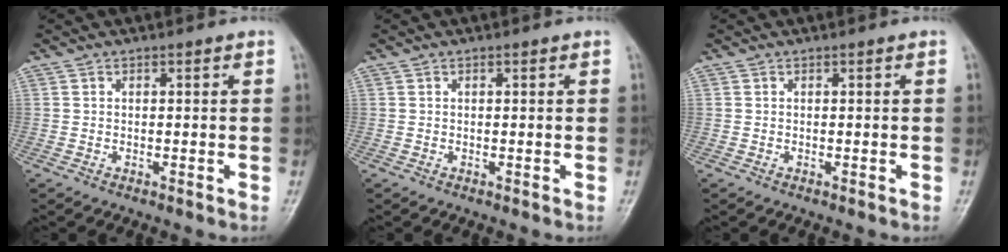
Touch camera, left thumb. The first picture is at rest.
{"total": 0.0}
{"total": 0.0}